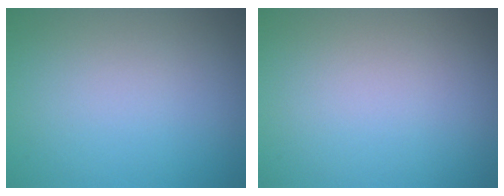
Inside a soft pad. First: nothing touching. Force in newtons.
{"total": 0.0}